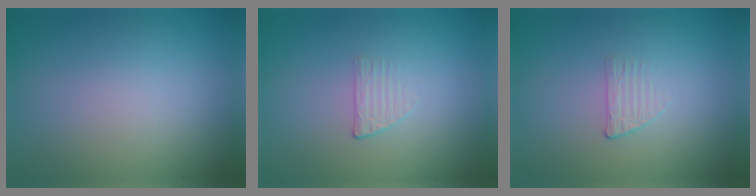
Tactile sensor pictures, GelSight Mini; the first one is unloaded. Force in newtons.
{"total": 1.0, "press": 0.3, "slide": 1.0}
{"total": 1.0, "press": 0.3, "slide": 1.0}